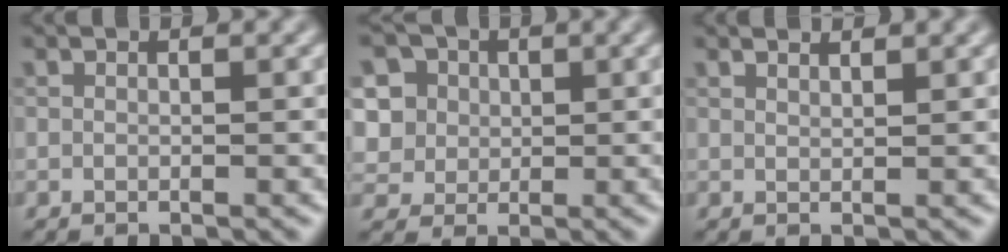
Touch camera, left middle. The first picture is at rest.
{"total": 8.4, "force": [3.4, 6.8, 3.5], "torque": [-0.075, 0.029, 0.035]}
{"total": 1.5, "force": [1.4, 0.1, 0.6], "torque": [-0.005, 0.000, 0.014]}